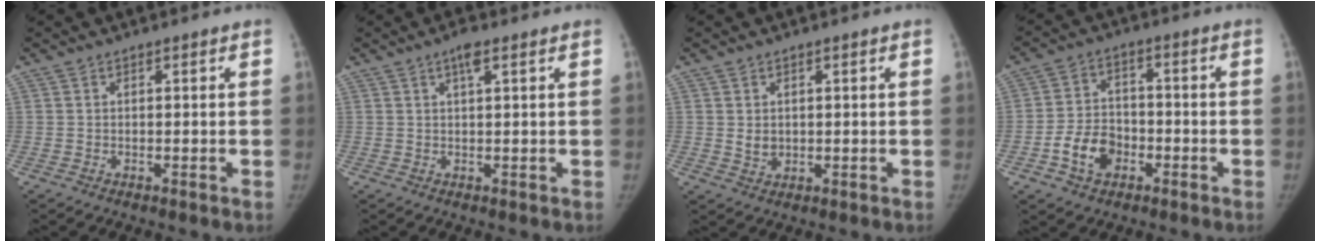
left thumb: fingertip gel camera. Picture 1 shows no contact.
{"total": 2.8, "force": [1.4, 0.3, 2.5], "torque": [-0.046, 0.001, 0.023]}
{"total": 2.5, "force": [0.4, 1.9, 1.6], "torque": [-0.019, -0.006, 0.013]}
{"total": 8.4, "force": [-3.5, 6.1, 4.7], "torque": [-0.066, 0.025, -0.062]}